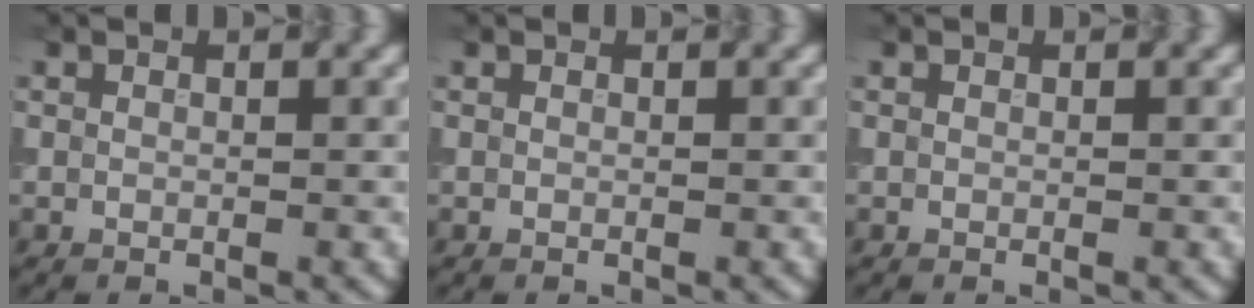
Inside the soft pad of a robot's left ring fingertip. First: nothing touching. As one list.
[{"total": 0.0}, {"total": 0.0}]